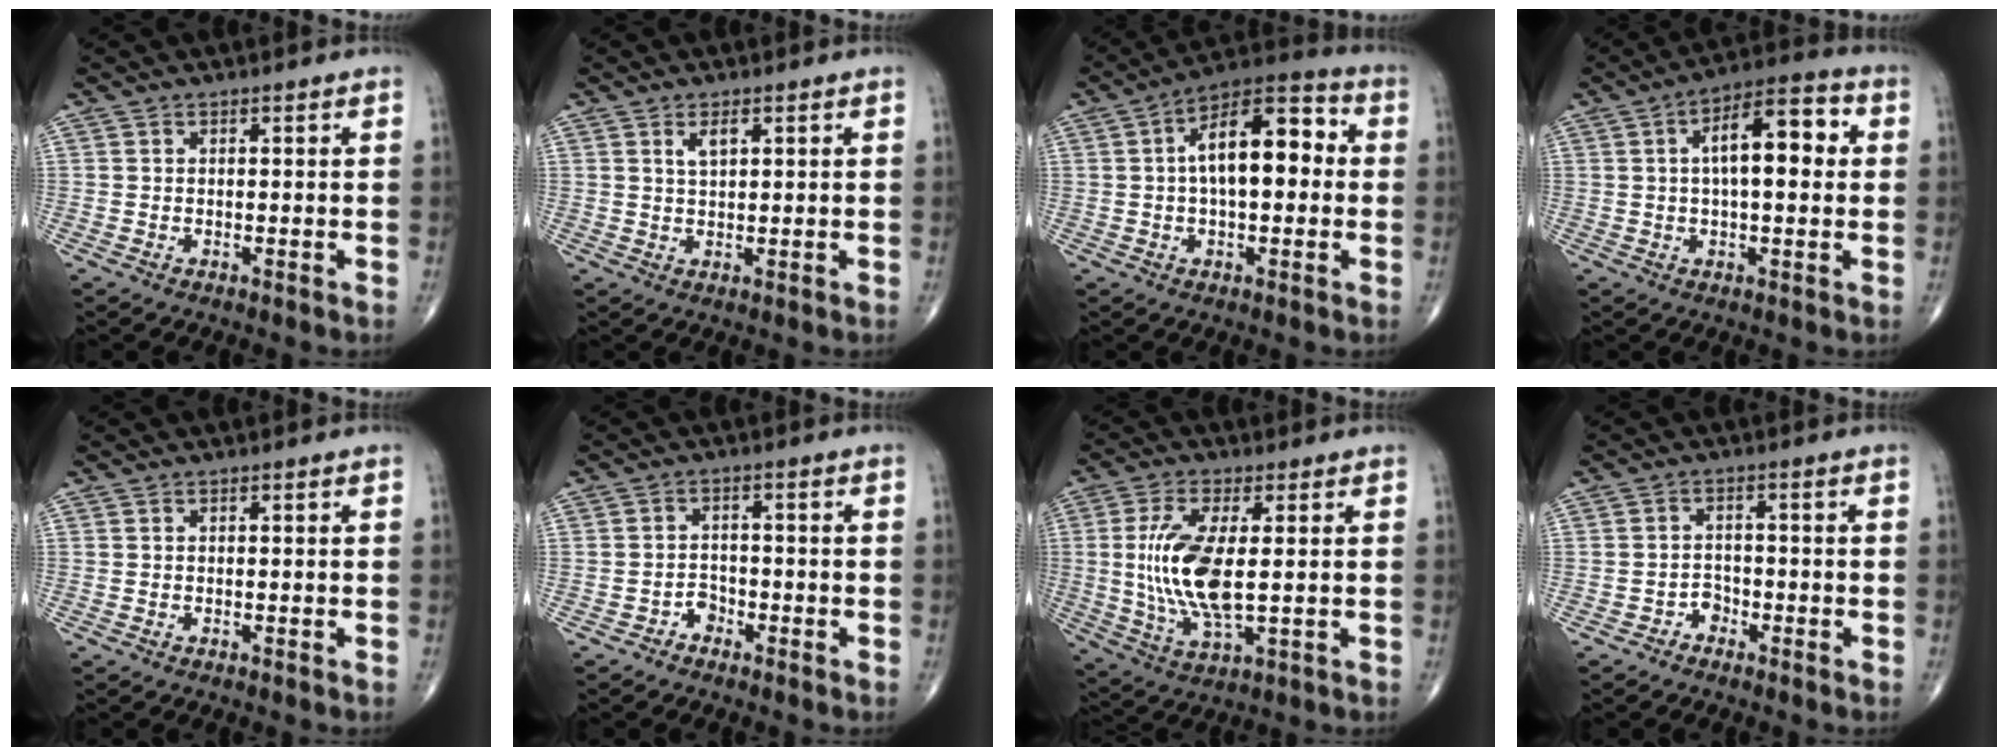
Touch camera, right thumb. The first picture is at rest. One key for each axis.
{"total": 2.6, "fx": 1.3, "fy": 1.1, "fz": 2.0, "tx": -0.036, "ty": -0.004, "tz": 0.026}
{"total": 14.7, "fx": 1.6, "fy": 7.1, "fz": 12.8, "tx": -0.188, "ty": 0.035, "tz": 0.014}
{"total": 12.5, "fx": 2.2, "fy": 5.1, "fz": 11.2, "tx": -0.160, "ty": 0.024, "tz": 0.027}
{"total": 0.0}
{"total": 2.3, "fx": -1.5, "fy": 1.7, "fz": 0.6, "tx": 0.000, "ty": 0.013, "tz": -0.030}
{"total": 13.2, "fx": 0.7, "fy": 5.0, "fz": 12.2, "tx": -0.261, "ty": -0.015, "tz": 0.022}
{"total": 2.2, "fx": -1.4, "fy": 1.6, "fz": 0.4, "tx": 0.002, "ty": 0.012, "tz": -0.030}